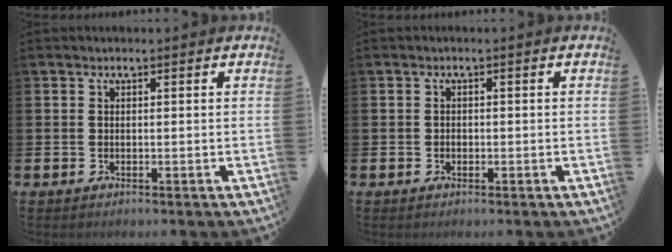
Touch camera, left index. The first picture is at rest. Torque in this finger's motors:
{"motor_torque": [-0.15, -0.06, 0.00, -0.01]}